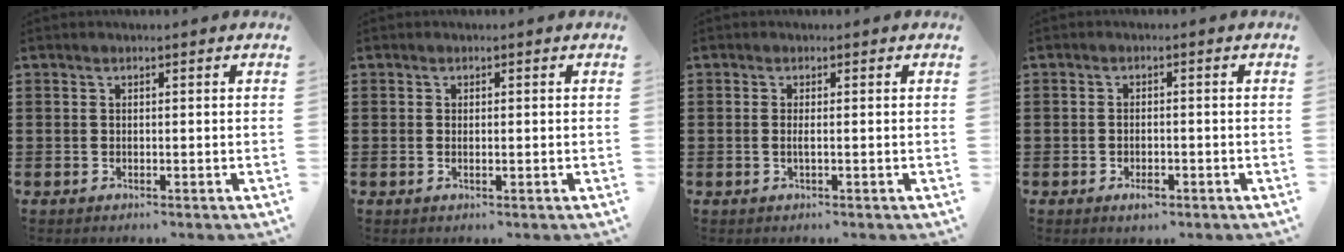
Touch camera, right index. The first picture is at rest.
{"total": 0.6, "force": [0.0, 0.2, 0.5], "torque": [-0.011, 0.000, 0.001]}
{"total": 1.2, "force": [-0.1, -0.1, 1.1], "torque": [-0.022, -0.005, -0.002]}
{"total": 1.8, "force": [-1.0, 0.7, 1.3], "torque": [-0.027, -0.004, -0.017]}